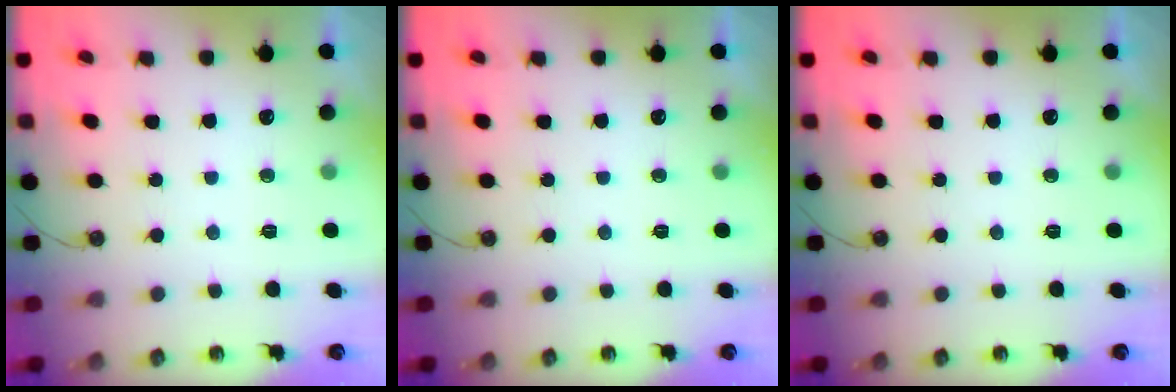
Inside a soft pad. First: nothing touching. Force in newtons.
{"total": 0.0}
{"total": 0.0}